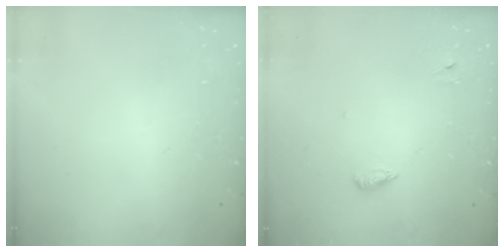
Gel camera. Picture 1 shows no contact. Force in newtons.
{"total": 4.6, "press": 4.4, "slide": 1.0}